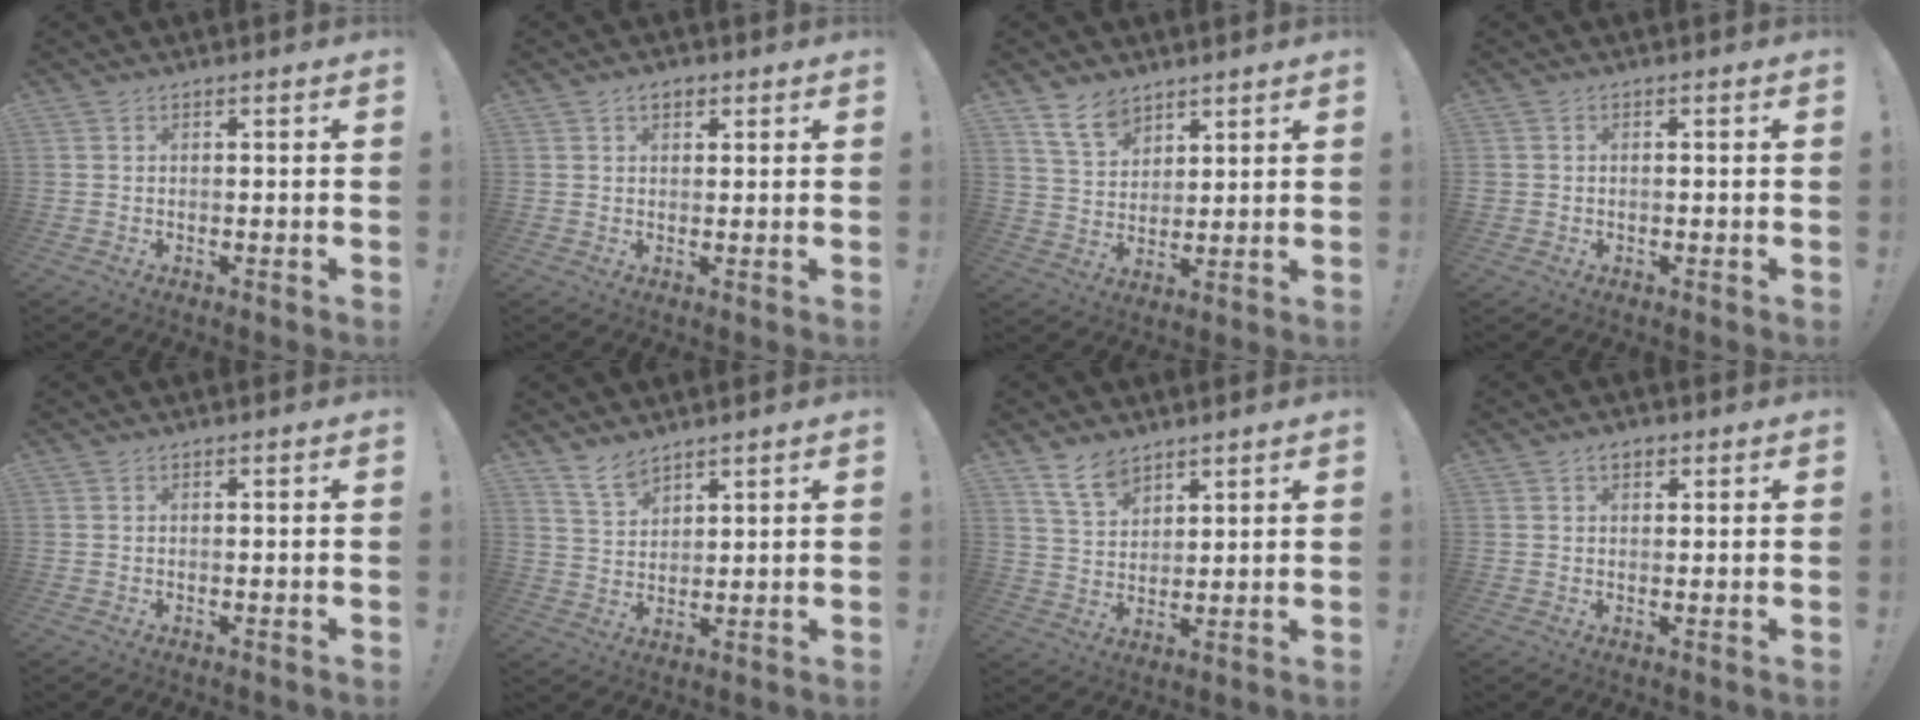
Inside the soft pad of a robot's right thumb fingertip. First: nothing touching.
{"total": 2.8, "force": [1.4, 1.8, 1.7], "torque": [-0.023, -0.003, 0.024]}
{"total": 9.1, "force": [6.9, 5.0, 3.3], "torque": [-0.065, -0.037, 0.134]}
{"total": 1.3, "force": [-0.6, 1.0, 0.5], "torque": [-0.011, 0.005, -0.011]}
{"total": 0.0}
{"total": 6.2, "force": [5.4, 2.3, 2.0], "torque": [-0.036, -0.035, 0.101]}
{"total": 8.2, "force": [6.5, 4.1, 3.1], "torque": [-0.065, -0.033, 0.125]}
{"total": 2.5, "force": [1.4, 1.5, 1.5], "torque": [-0.017, -0.003, 0.022]}